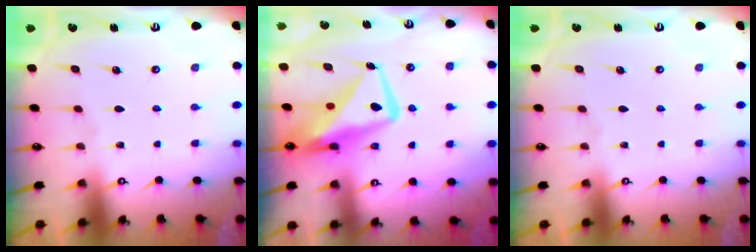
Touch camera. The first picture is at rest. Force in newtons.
{"total": 14.7, "press": 14.6, "slide": 1.8}
{"total": 0.0}